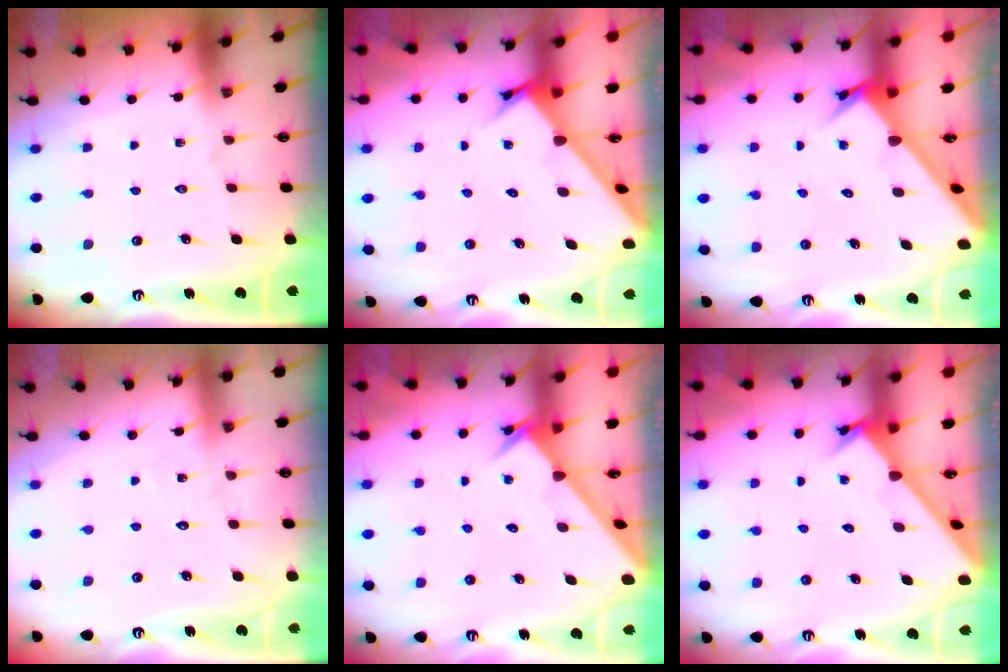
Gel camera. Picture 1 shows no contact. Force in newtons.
{"total": 2.9, "press": 2.9, "slide": 0.2}
{"total": 2.8, "press": 2.8, "slide": 0.3}
{"total": 4.6, "press": 4.6, "slide": 0.3}
{"total": 3.2, "press": 3.2, "slide": 0.1}
{"total": 2.3, "press": 2.3, "slide": 0.0}